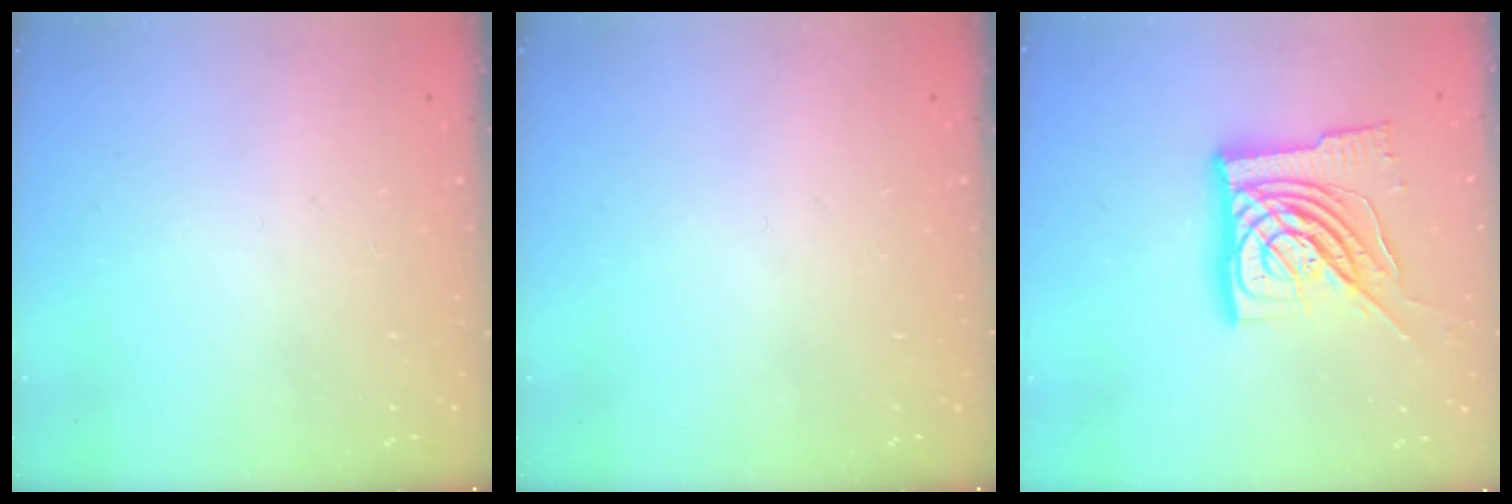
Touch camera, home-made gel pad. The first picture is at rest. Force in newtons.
{"total": 0.0}
{"total": 18.2, "press": 18.1, "slide": 1.9}